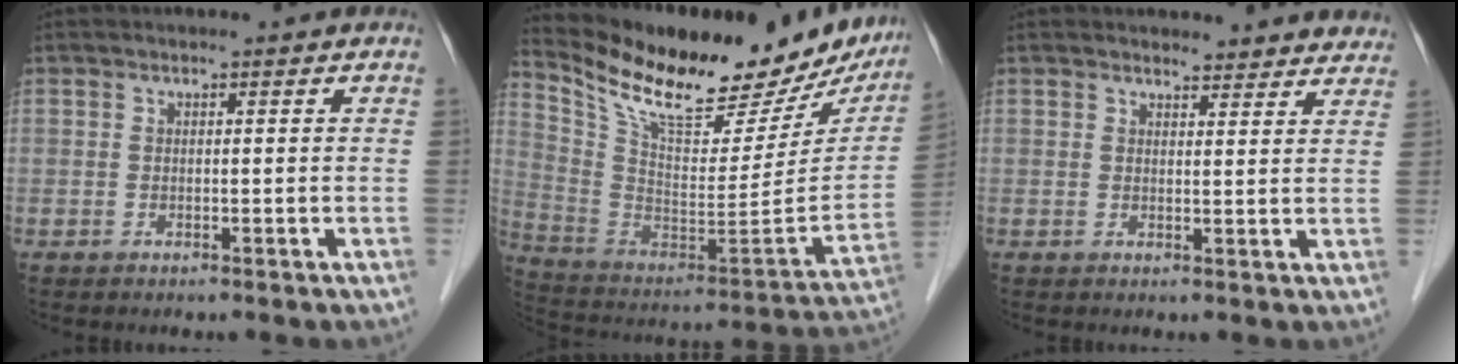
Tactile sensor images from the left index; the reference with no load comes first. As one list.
[{"total": 29.0, "force": [23.5, 7.9, 15.1], "torque": [-0.252, -0.035, 0.342]}, {"total": 7.4, "force": [7.1, 1.9, 0.4], "torque": [0.024, -0.006, 0.054]}]